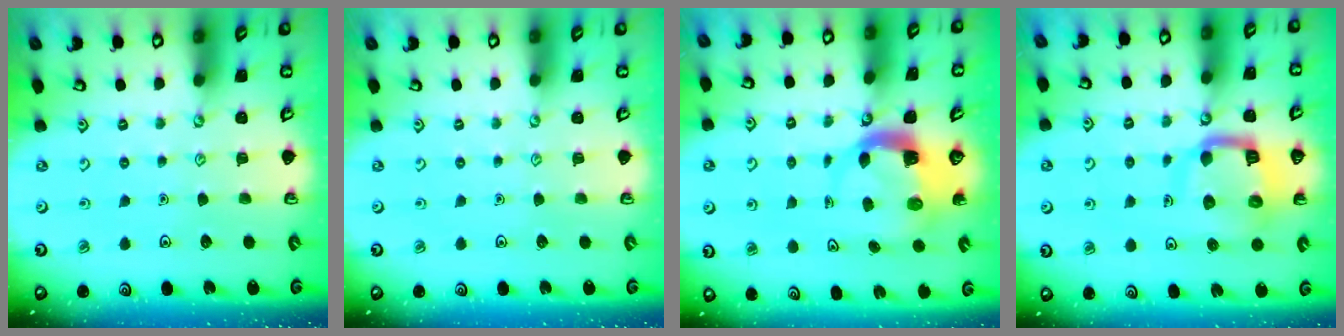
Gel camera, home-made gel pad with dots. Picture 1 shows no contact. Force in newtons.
{"total": 0.0}
{"total": 4.5, "press": 4.5, "slide": 0.7}
{"total": 11.0, "press": 10.9, "slide": 1.3}